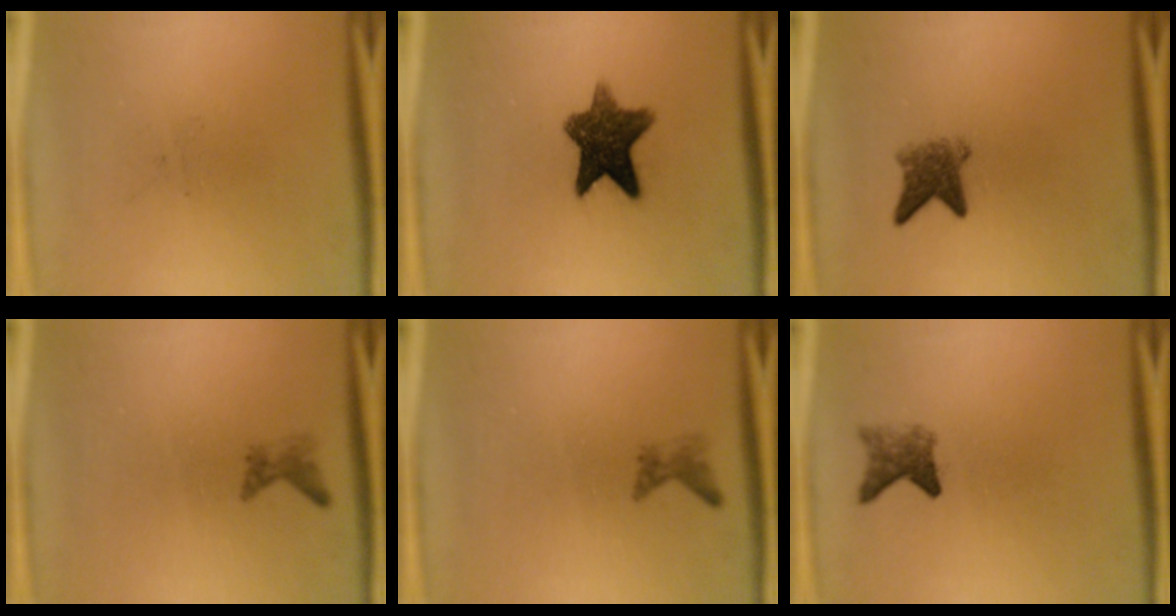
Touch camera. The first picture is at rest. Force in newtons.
{"total": 9.9}
{"total": 3.8}
{"total": 1.2}
{"total": 1.2}
{"total": 2.7}